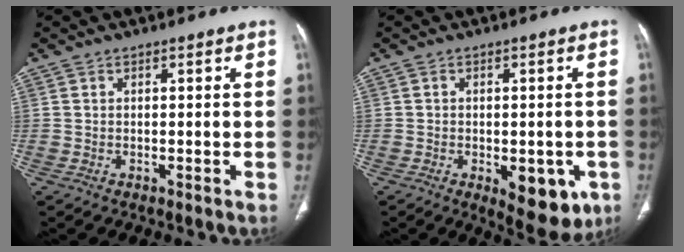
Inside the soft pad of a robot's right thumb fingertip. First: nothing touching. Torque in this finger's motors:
{"motor_torque": [1.16, 1.30, -0.17, 0.10, 0.27]}